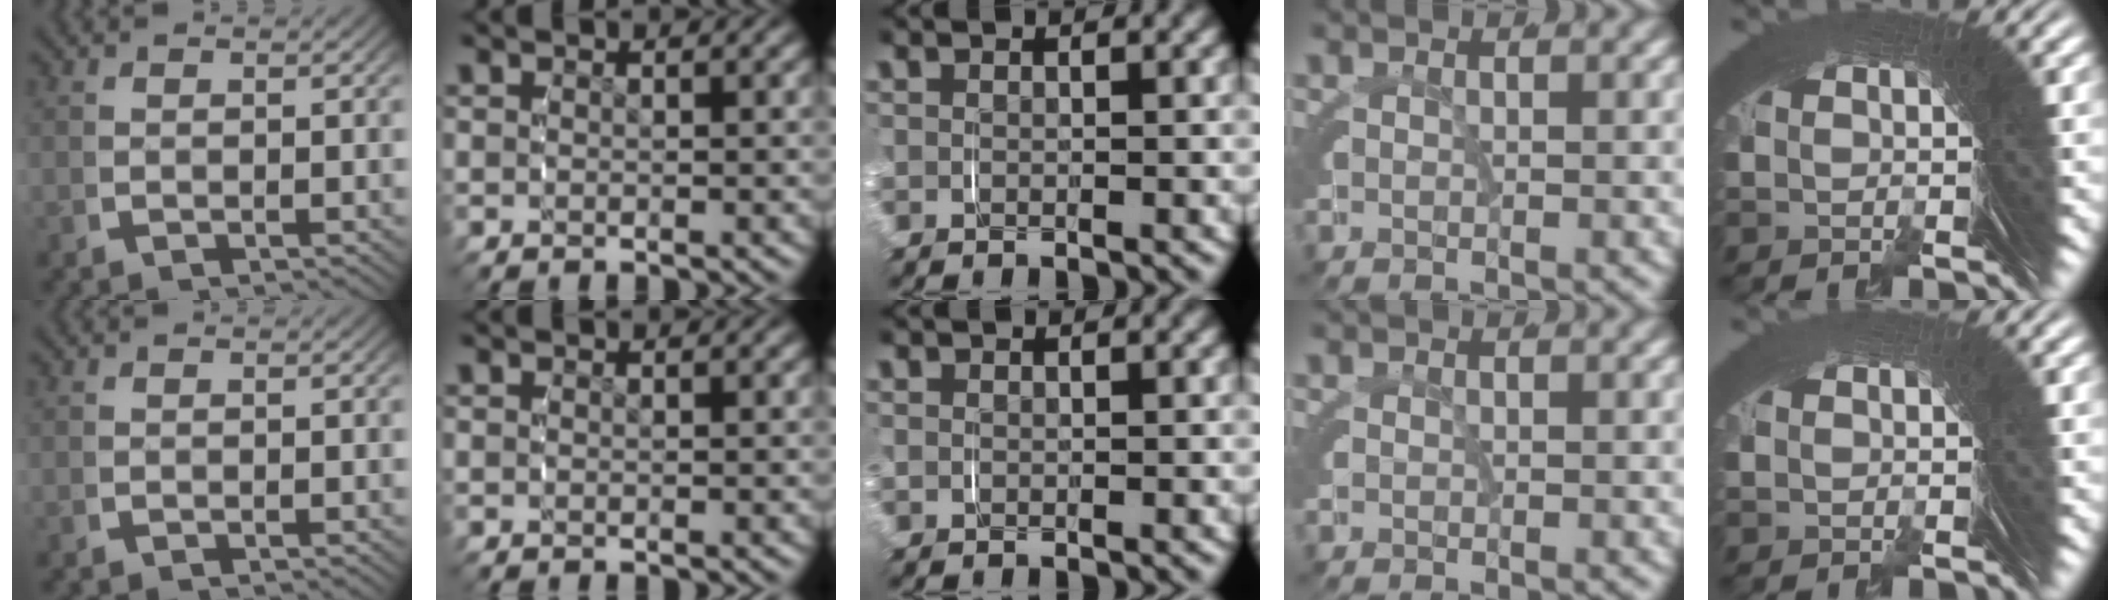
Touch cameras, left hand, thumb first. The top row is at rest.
{"middle": {"total": 0.6, "force": [0.1, 0.6, 0.1], "torque": [-0.003, 0.000, 0.000]}, "little": {"total": 1.3, "force": [-0.6, -0.5, -1.0], "torque": [0.019, 0.000, -0.010]}}